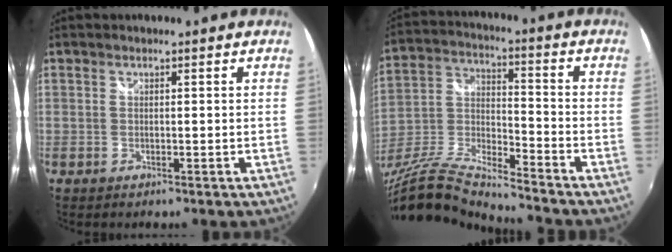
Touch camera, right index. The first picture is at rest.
{"total": 16.0, "force": [-13.4, 1.5, 8.6], "torque": [-0.182, -0.031, -0.262]}